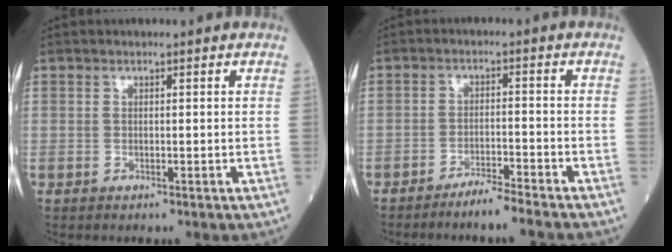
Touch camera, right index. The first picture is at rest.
{"total": 4.2, "force": [-3.7, -0.6, 1.9], "torque": [-0.033, -0.010, -0.071]}